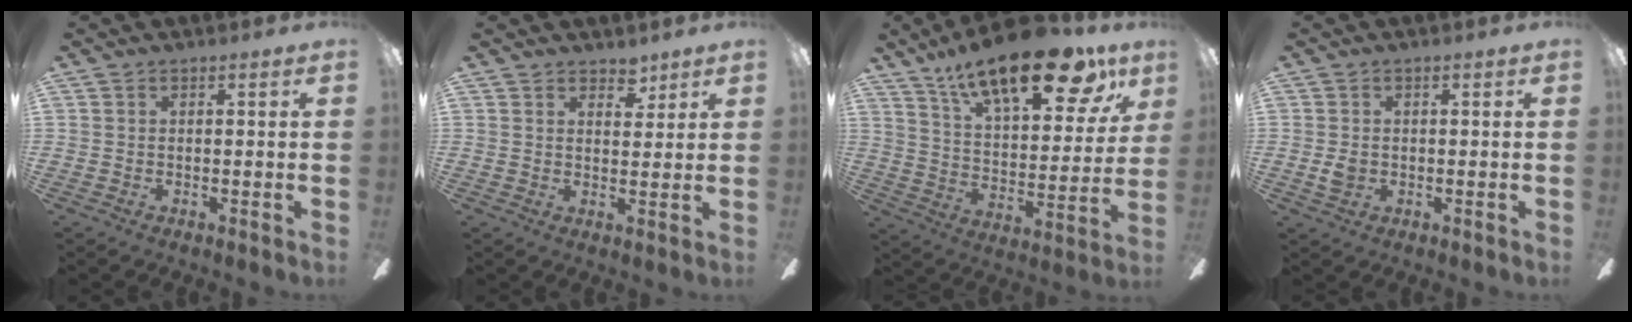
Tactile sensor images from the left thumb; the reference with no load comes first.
{"total": 4.2, "force": [3.5, 2.0, 0.9], "torque": [0.006, -0.022, 0.061]}
{"total": 24.7, "force": [16.5, 8.7, 16.1], "torque": [-0.244, -0.102, 0.269]}
{"total": 2.6, "force": [-0.2, 2.1, 1.5], "torque": [-0.020, 0.003, -0.006]}